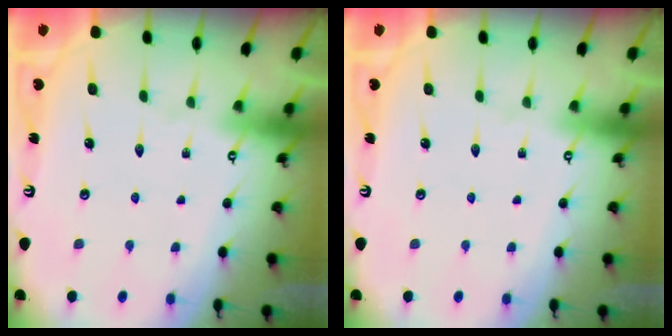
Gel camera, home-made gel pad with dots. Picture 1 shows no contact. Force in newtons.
{"total": 0.0}